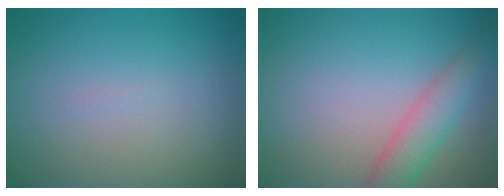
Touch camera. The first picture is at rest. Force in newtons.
{"total": 3.3, "press": 3.3, "slide": 0.2}